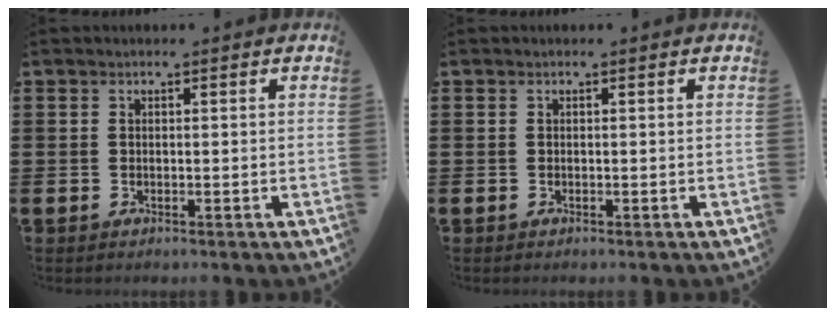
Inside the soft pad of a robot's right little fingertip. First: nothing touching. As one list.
[{"total": 0.0}]